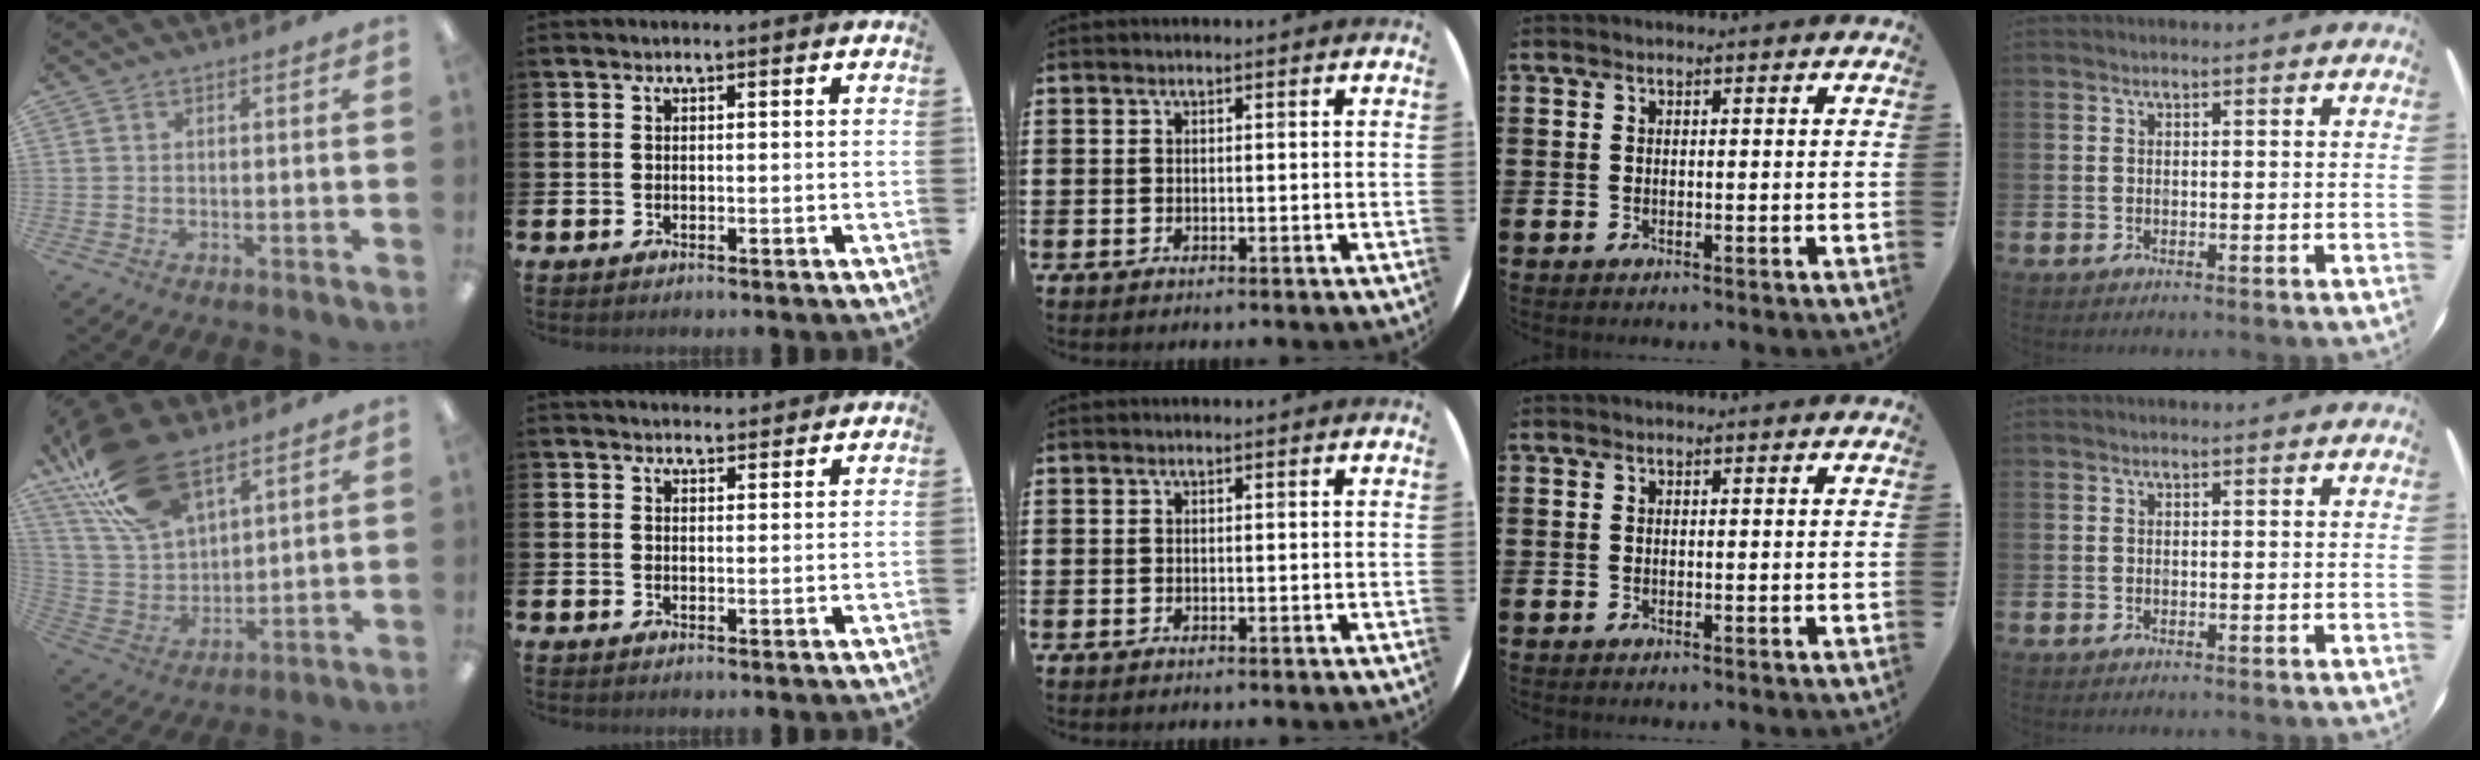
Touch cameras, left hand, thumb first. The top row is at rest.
{"thumb": {"total": 20.7, "force": [13.3, 10.4, 12.0], "torque": [-0.258, -0.048, 0.243]}, "index": {"total": 2.4, "force": [2.4, 0.6, 0.0], "torque": [0.008, -0.013, 0.041]}}